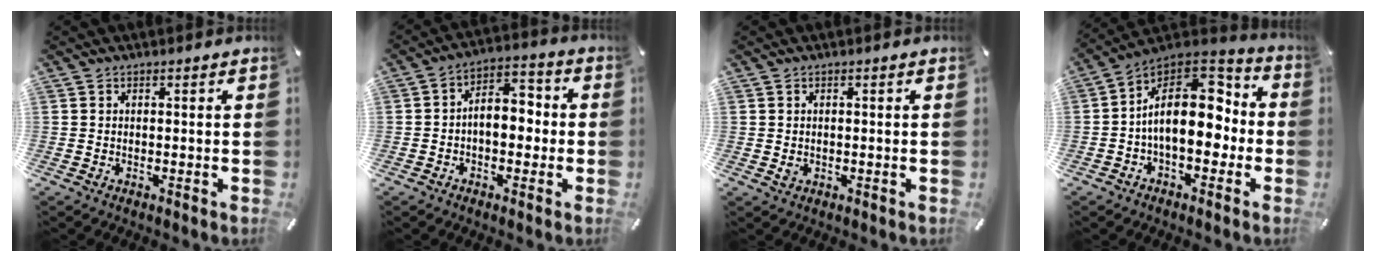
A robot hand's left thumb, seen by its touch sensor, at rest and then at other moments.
{"total": 6.5, "force": [-1.2, 4.5, 4.6], "torque": [-0.064, 0.009, -0.025]}
{"total": 0.9, "force": [-0.2, 0.8, 0.4], "torque": [-0.007, 0.002, -0.004]}
{"total": 17.5, "force": [0.4, 11.0, 13.6], "torque": [-0.210, -0.005, 0.007]}